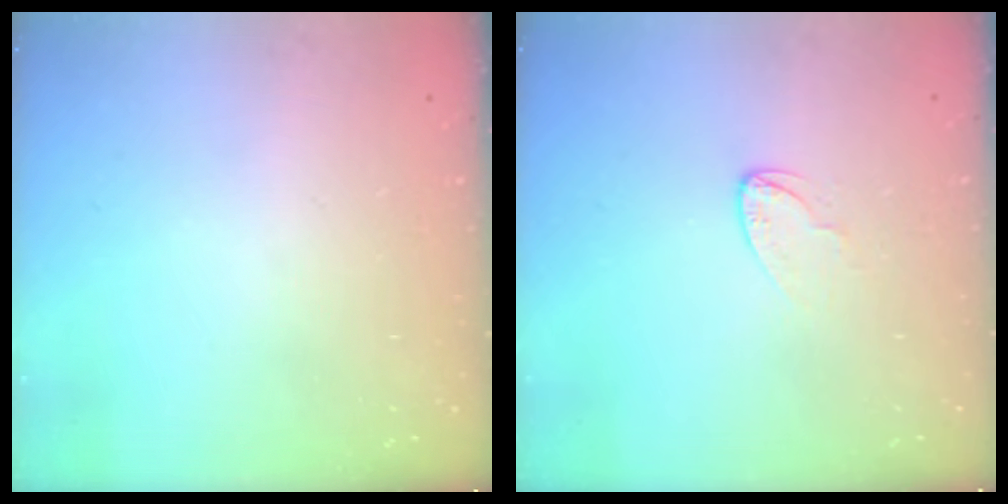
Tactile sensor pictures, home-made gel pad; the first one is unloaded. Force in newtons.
{"total": 4.0, "press": 4.0, "slide": 0.3}